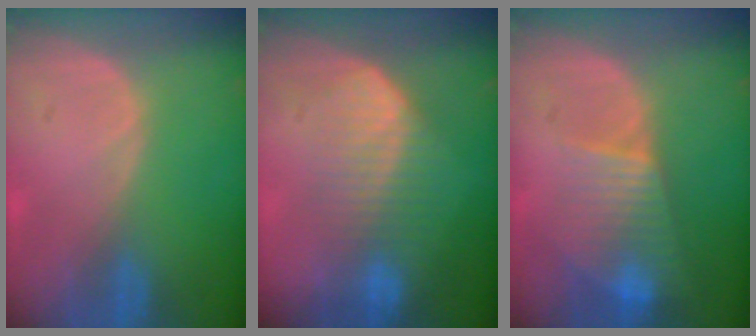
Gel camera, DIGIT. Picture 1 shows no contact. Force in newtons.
{"total": 6.9, "press": 6.7, "slide": 1.4}
{"total": 8.0, "press": 6.9, "slide": 4.1}